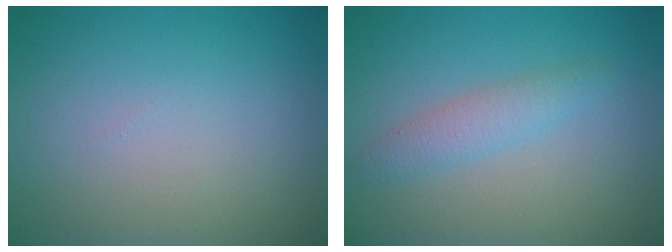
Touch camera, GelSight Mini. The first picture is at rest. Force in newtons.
{"total": 2.1, "press": 2.1, "slide": 0.0}